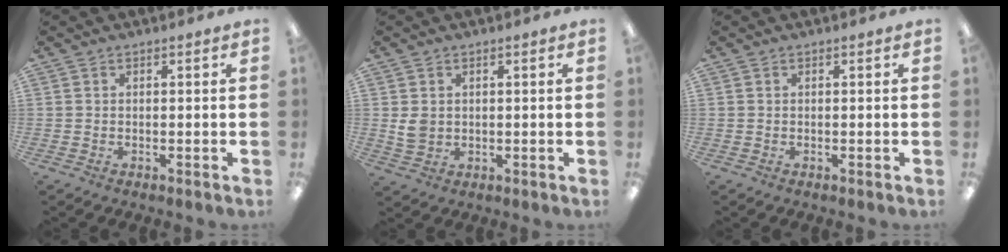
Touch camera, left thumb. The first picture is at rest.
{"total": 3.9, "force": [0.7, 3.2, 2.1], "torque": [-0.032, 0.002, 0.014]}
{"total": 0.0}